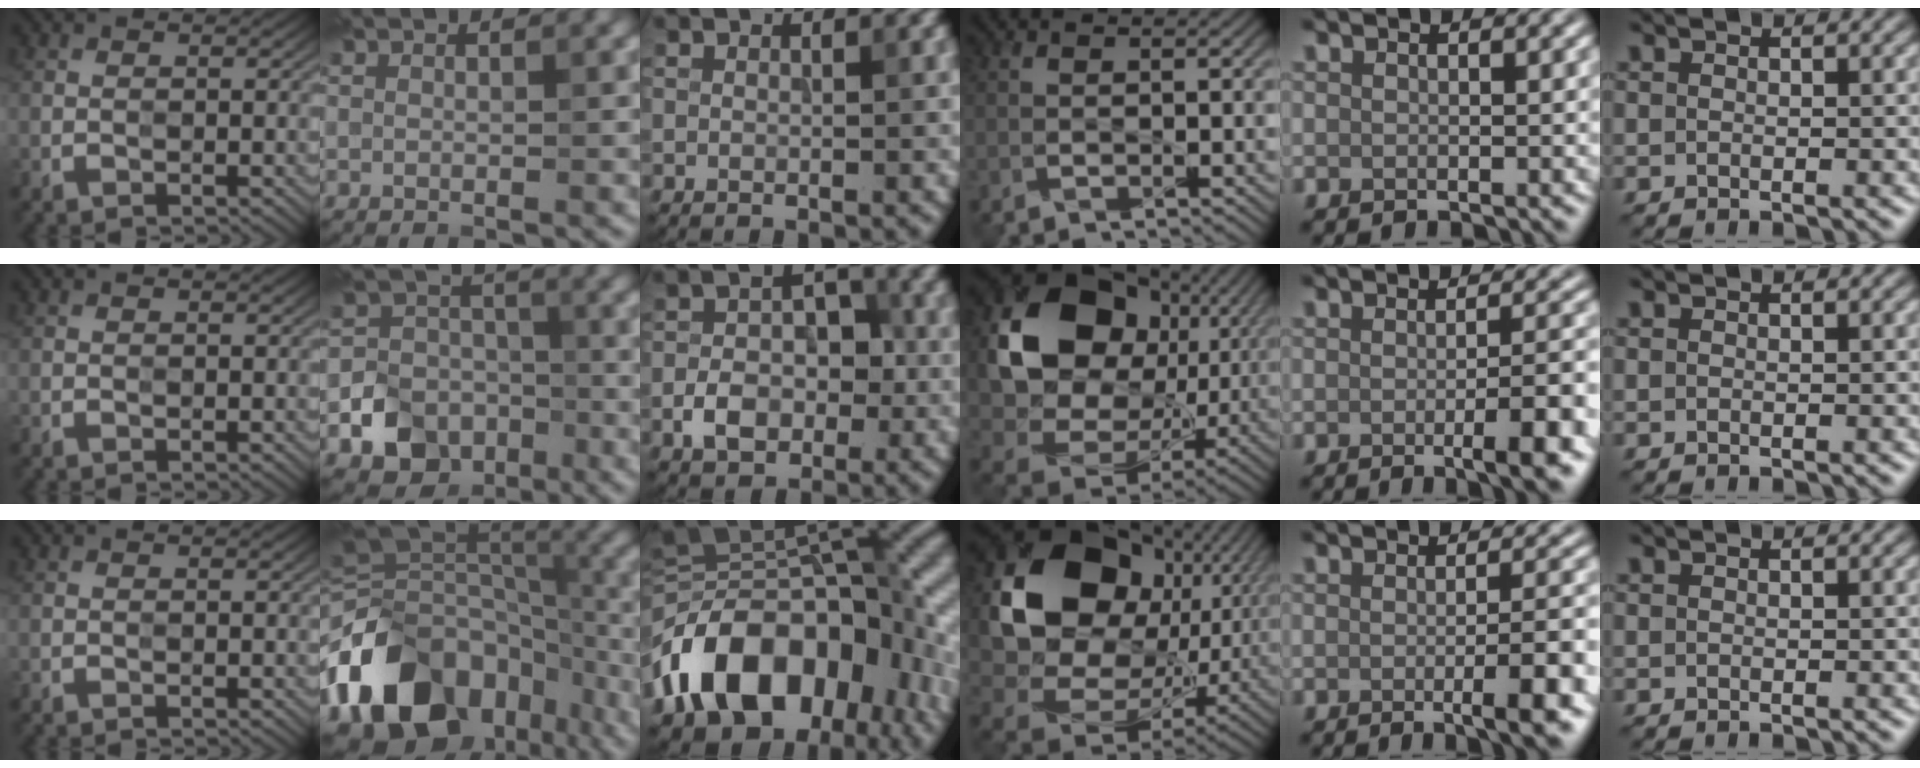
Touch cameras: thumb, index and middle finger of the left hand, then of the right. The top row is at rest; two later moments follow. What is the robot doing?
{"motion": "wipe", "object": "mirror"}